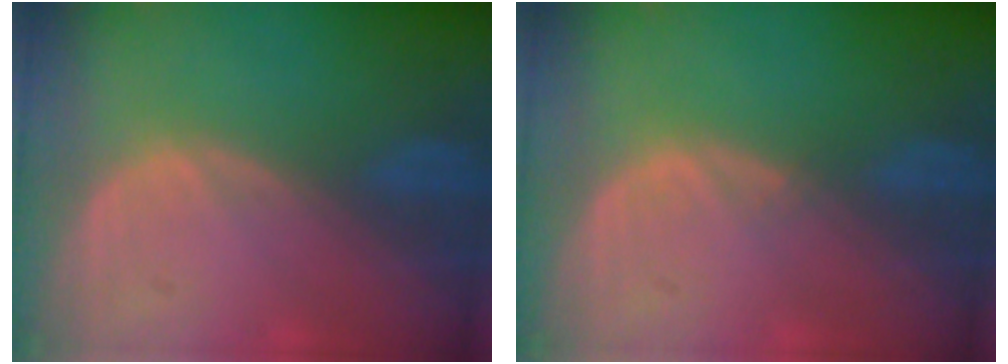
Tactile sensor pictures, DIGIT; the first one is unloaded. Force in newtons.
{"total": 0.5, "press": 0.5, "slide": 0.1}